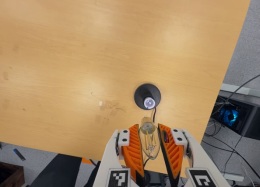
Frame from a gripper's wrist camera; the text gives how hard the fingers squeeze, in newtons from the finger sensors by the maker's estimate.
{"total": 12.1, "left": 12.8, "right": 11.4}